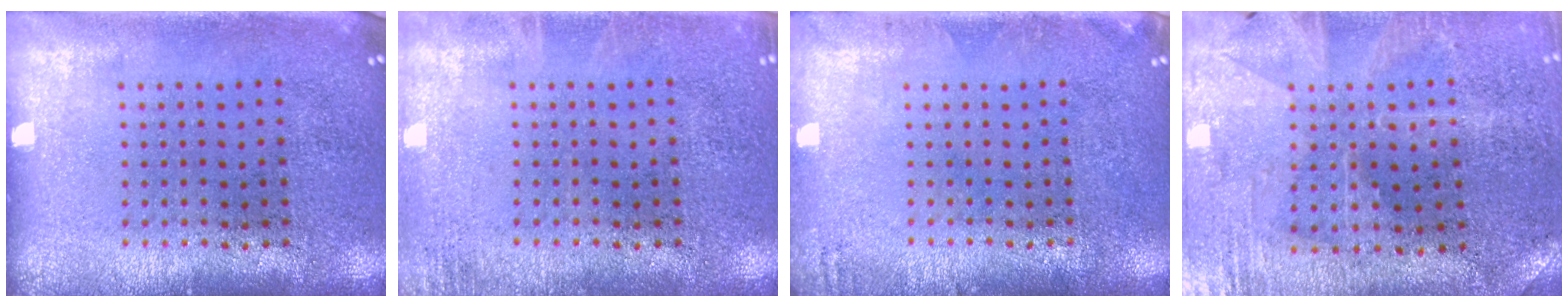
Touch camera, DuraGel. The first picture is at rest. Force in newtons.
{"total": 1.4, "press": 1.4, "slide": 0.2}
{"total": 1.0, "press": 1.0, "slide": 0.2}
{"total": 0.9, "press": 0.8, "slide": 0.3}